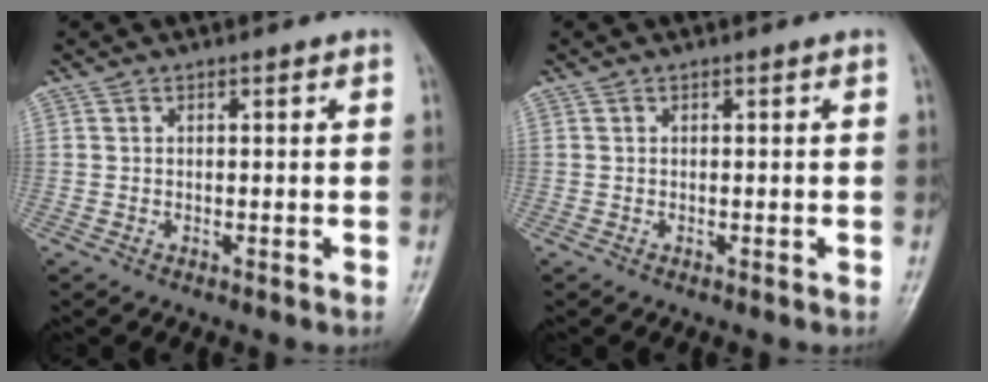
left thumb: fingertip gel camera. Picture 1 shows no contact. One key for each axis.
{"total": 0.0}